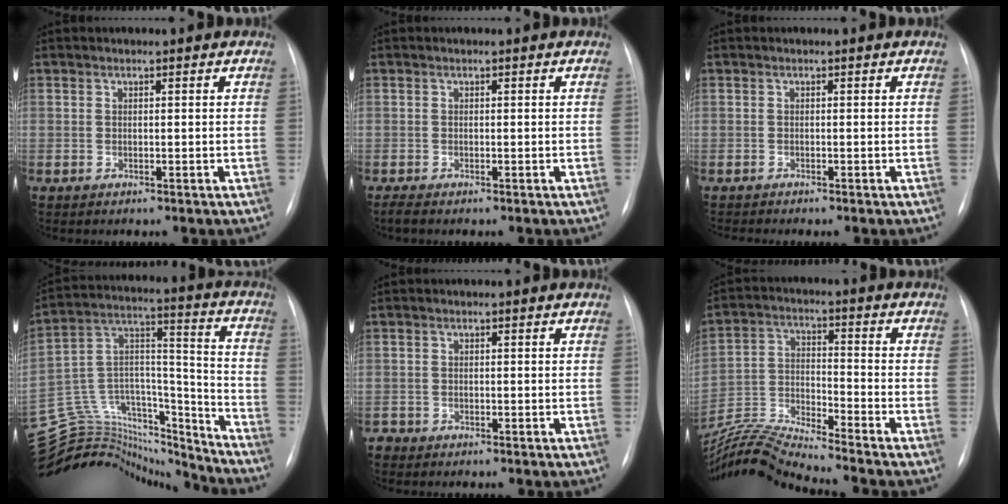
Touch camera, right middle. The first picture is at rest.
{"total": 0.8, "force": [-0.7, -0.1, 0.4], "torque": [-0.014, -0.004, -0.015]}
{"total": 1.2, "force": [-1.0, -0.4, 0.4], "torque": [-0.005, -0.001, -0.014]}
{"total": 27.5, "force": [-25.7, 7.2, 6.4], "torque": [-0.162, 0.037, -0.403]}
{"total": 1.0, "force": [-0.9, 0.4, -0.1], "torque": [0.001, 0.001, -0.018]}
{"total": 11.6, "force": [-11.0, -2.1, 2.7], "torque": [-0.059, -0.005, -0.213]}